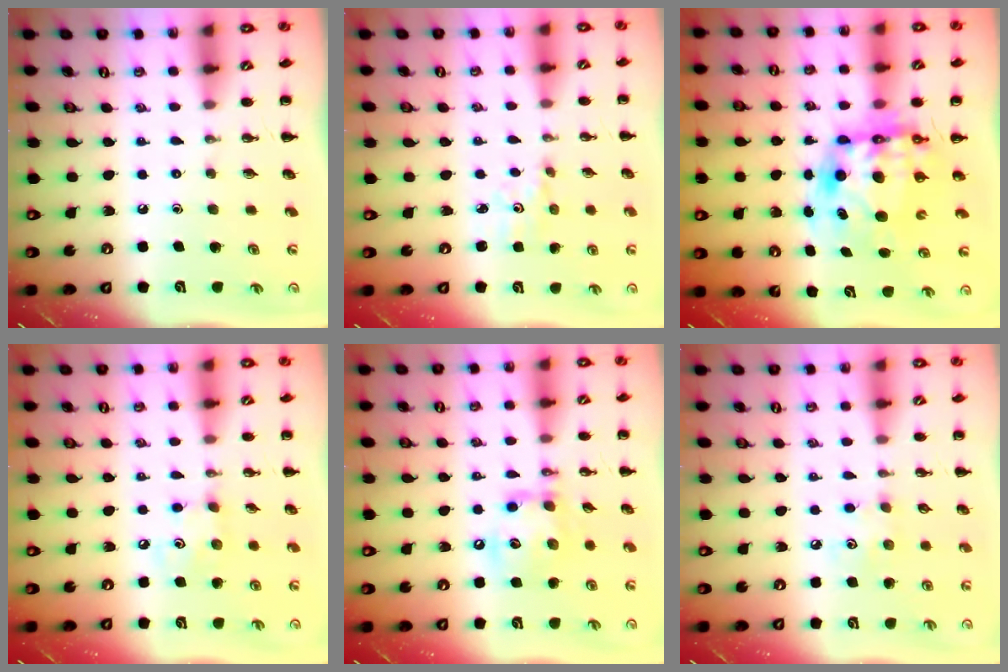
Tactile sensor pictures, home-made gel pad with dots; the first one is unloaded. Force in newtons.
{"total": 2.3, "press": 2.2, "slide": 0.7}
{"total": 11.7, "press": 11.3, "slide": 2.9}
{"total": 3.9, "press": 3.8, "slide": 0.6}
{"total": 13.6, "press": 13.5, "slide": 1.2}
{"total": 4.5, "press": 4.3, "slide": 1.1}